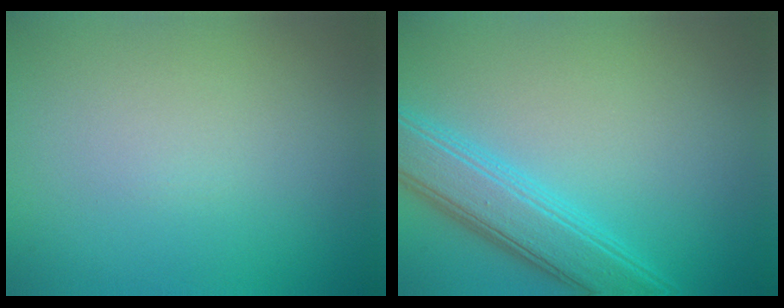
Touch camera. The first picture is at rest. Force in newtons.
{"total": 5.3, "press": 5.3, "slide": 0.3}